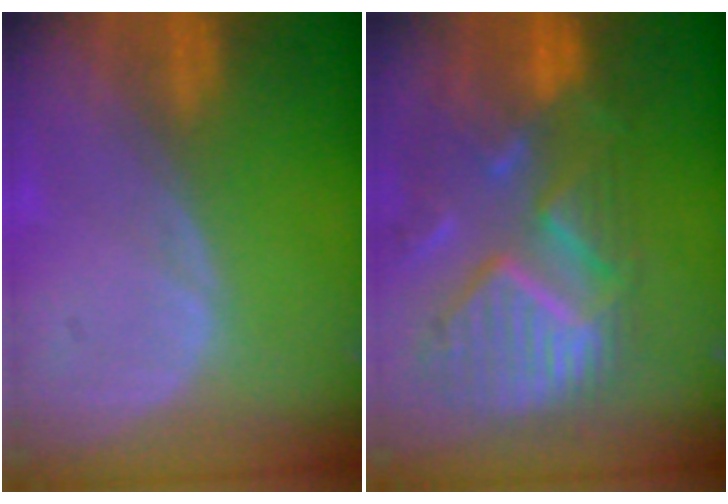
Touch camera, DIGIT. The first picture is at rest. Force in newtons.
{"total": 12.1, "press": 10.5, "slide": 6.0}